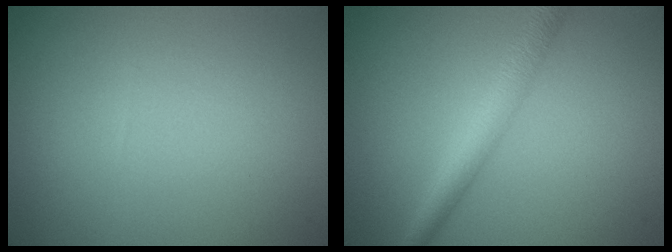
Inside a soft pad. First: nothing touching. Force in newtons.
{"total": 3.6, "press": 3.6, "slide": 0.1}